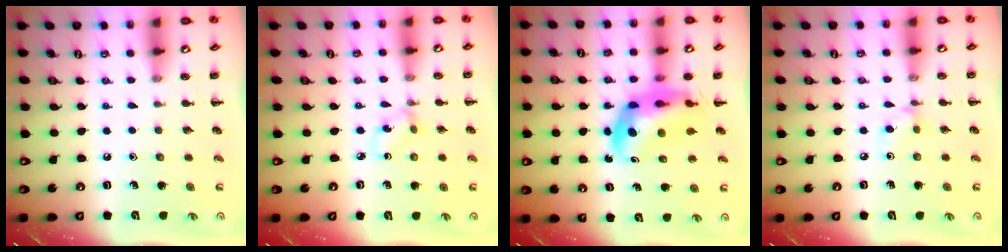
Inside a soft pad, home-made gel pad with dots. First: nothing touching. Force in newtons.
{"total": 1.4, "press": 1.3, "slide": 0.6}
{"total": 10.8, "press": 10.4, "slide": 3.1}
{"total": 5.5, "press": 5.3, "slide": 1.5}